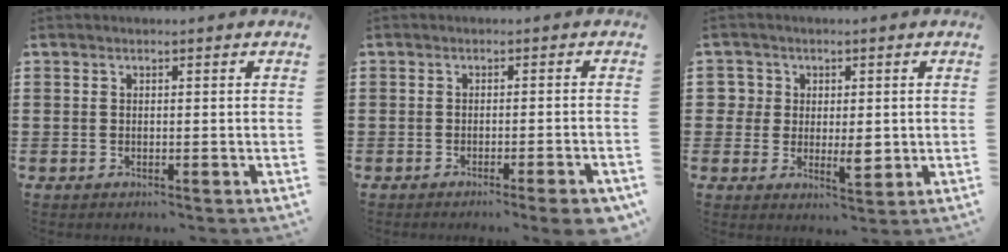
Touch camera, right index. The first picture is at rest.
{"total": 2.5, "force": [-1.8, -0.2, 1.7], "torque": [-0.027, -0.004, -0.031]}
{"total": 4.2, "force": [0.4, 3.4, 2.4], "torque": [-0.048, 0.007, 0.006]}